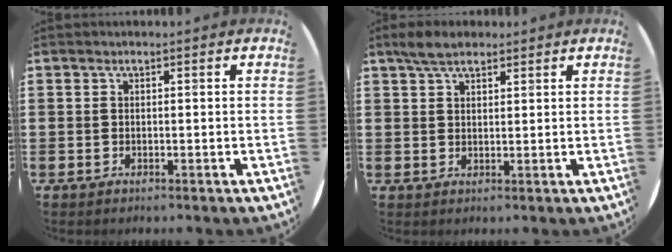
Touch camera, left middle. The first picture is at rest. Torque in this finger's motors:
{"motor_torque": [0.80, -0.92, 0.04, 0.01]}